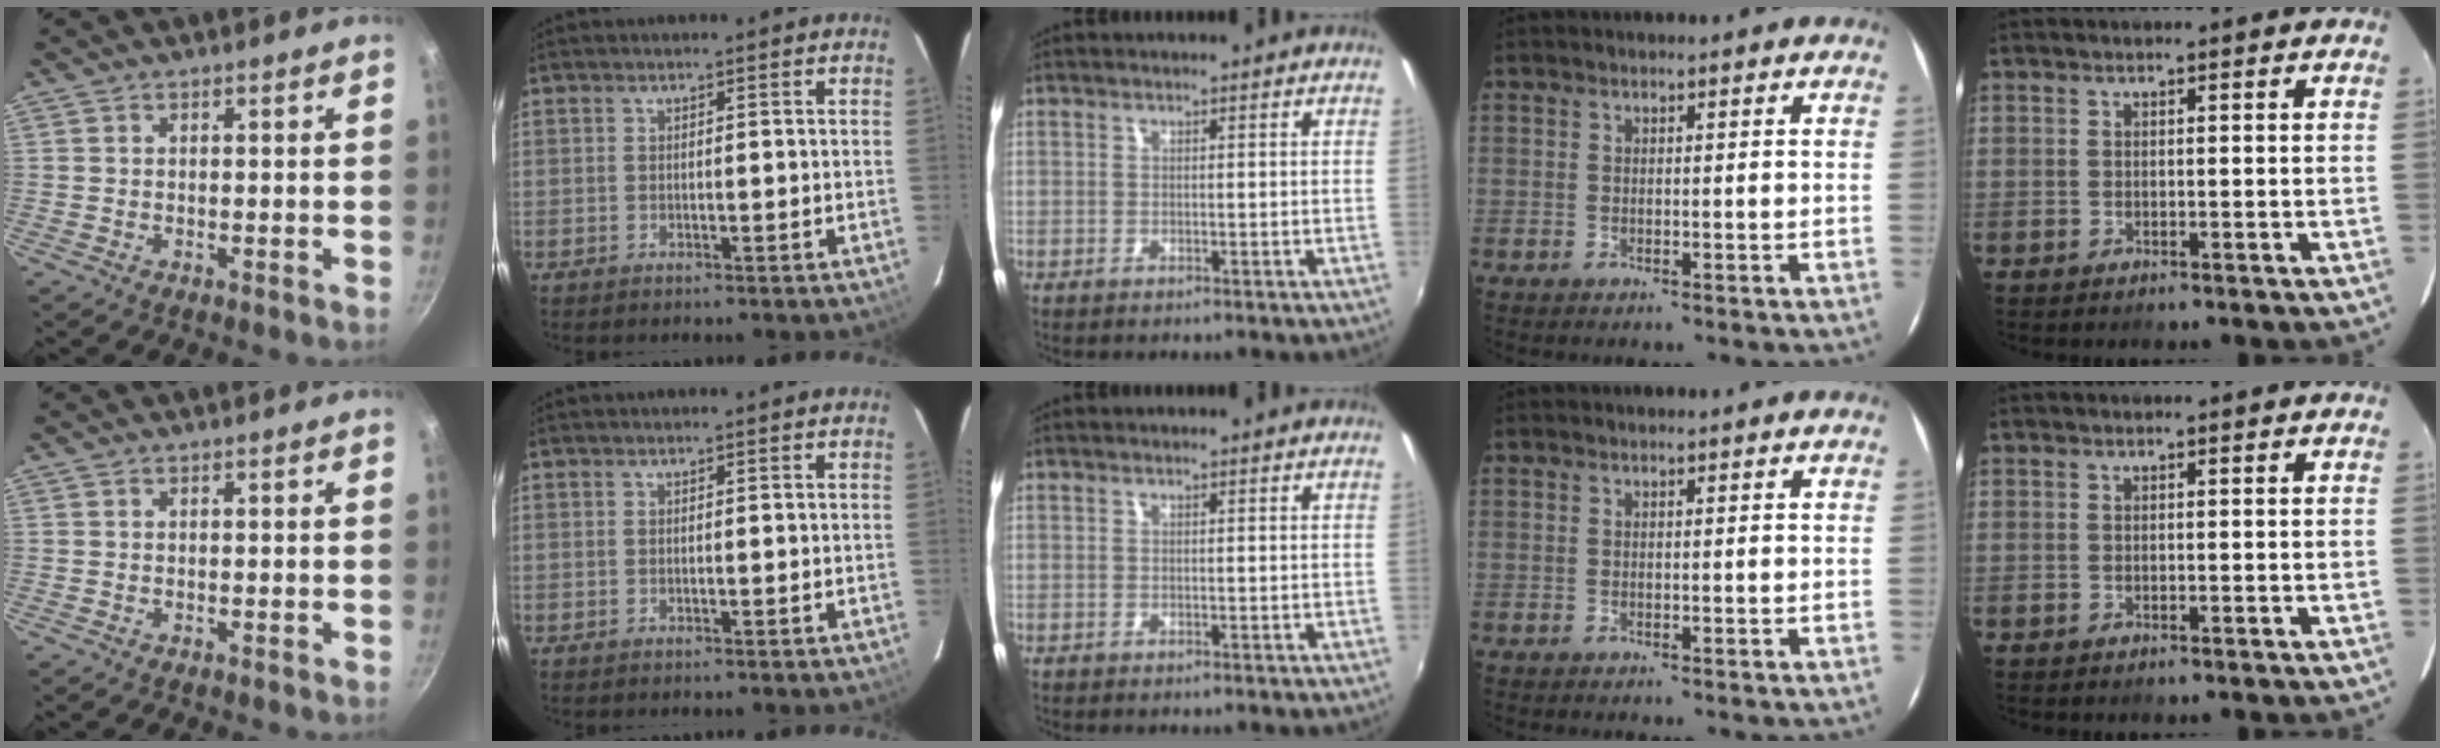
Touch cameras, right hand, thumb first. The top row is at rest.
{}